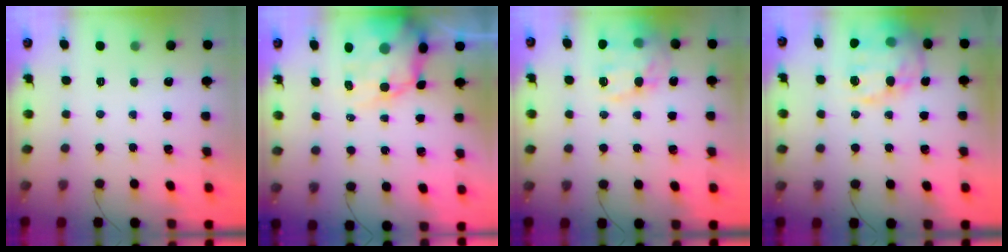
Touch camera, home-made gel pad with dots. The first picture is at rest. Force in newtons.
{"total": 12.2, "press": 11.7, "slide": 3.5}
{"total": 15.1, "press": 14.9, "slide": 2.5}
{"total": 22.5, "press": 22.1, "slide": 4.0}